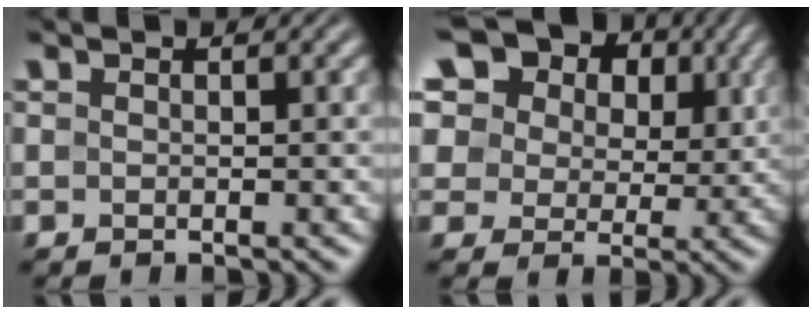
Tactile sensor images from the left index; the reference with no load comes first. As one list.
[{"total": 19.4, "force": [9.7, 13.9, 9.4], "torque": [-0.223, 0.049, 0.161]}]